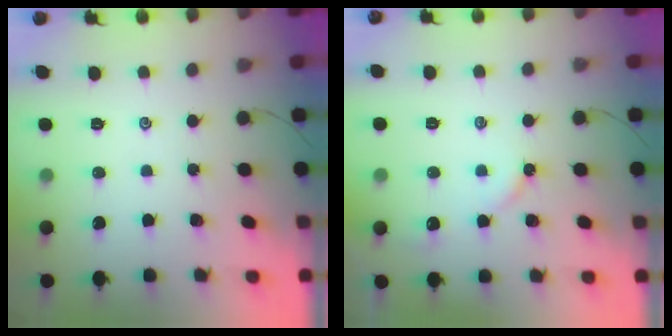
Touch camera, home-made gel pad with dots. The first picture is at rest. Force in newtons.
{"total": 5.2, "press": 5.2, "slide": 0.6}